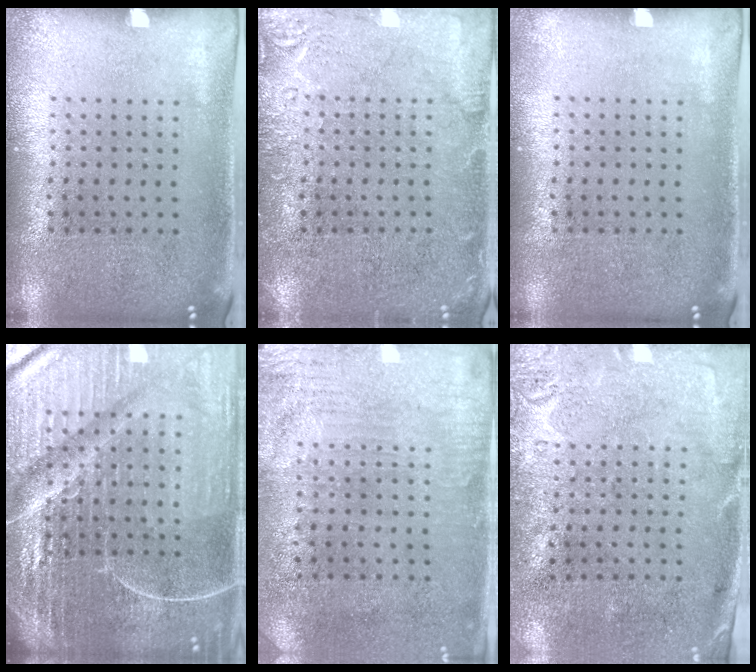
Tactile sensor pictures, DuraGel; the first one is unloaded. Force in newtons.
{"total": 2.9, "press": 2.9, "slide": 0.4}
{"total": 0.0}
{"total": 7.1, "press": 6.2, "slide": 3.5}
{"total": 3.3, "press": 2.7, "slide": 1.8}
{"total": 2.8, "press": 2.2, "slide": 1.8}